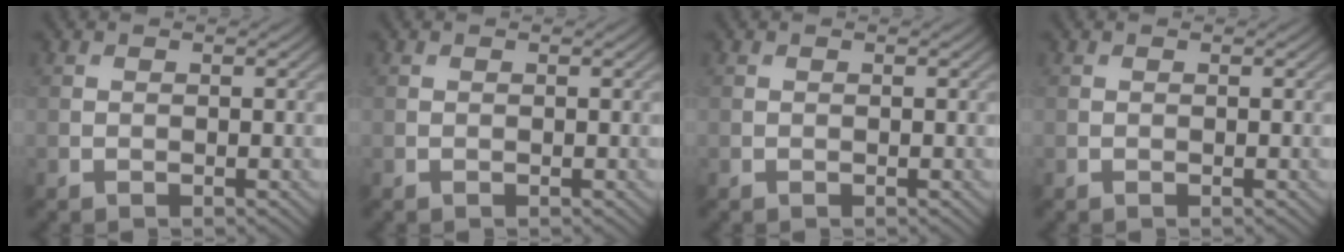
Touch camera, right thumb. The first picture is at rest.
{"total": 0.0}
{"total": 0.0}
{"total": 0.0}